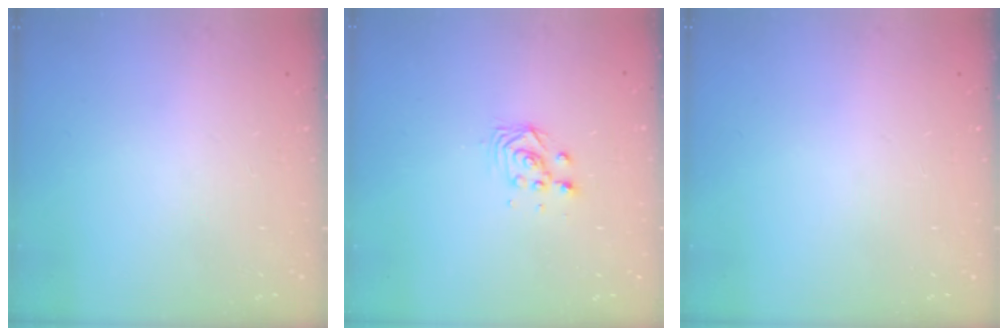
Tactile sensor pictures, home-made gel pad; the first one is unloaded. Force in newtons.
{"total": 3.0, "press": 3.0, "slide": 0.0}
{"total": 0.0}